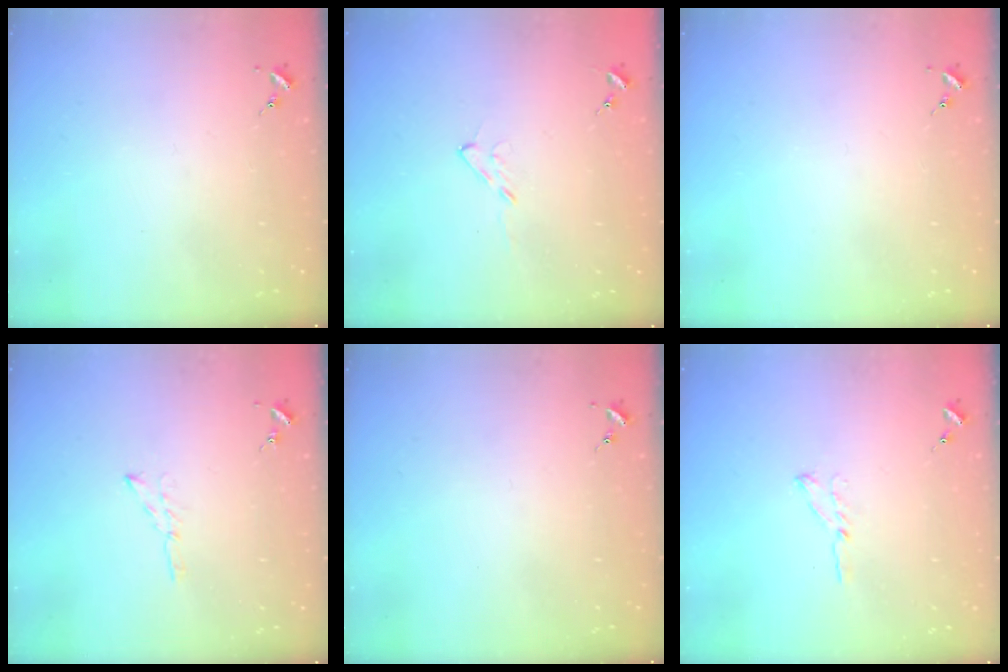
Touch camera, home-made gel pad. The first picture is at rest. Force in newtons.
{"total": 4.0, "press": 4.0, "slide": 0.5}
{"total": 0.0}
{"total": 4.5, "press": 4.5, "slide": 0.5}
{"total": 0.0}
{"total": 4.8, "press": 4.8, "slide": 0.4}